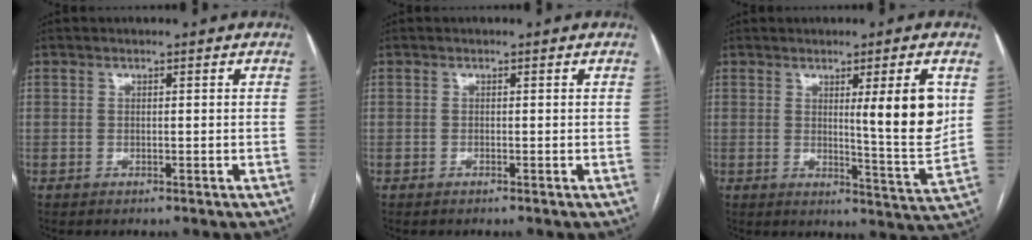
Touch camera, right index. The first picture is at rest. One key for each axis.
{"total": 0.0}
{"total": 9.5, "fx": 2.5, "fy": 0.2, "fz": 9.2, "tx": -0.122, "ty": -0.023, "tz": 0.033}